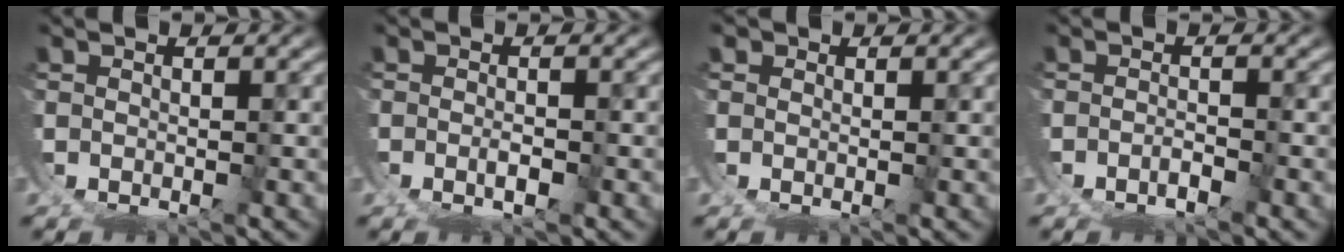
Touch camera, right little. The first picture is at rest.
{"total": 1.5, "force": [-0.7, -0.3, 1.3], "torque": [-0.020, -0.003, -0.010]}
{"total": 0.7, "force": [0.4, 0.5, 0.0], "torque": [-0.006, -0.003, 0.010]}
{"total": 1.3, "force": [-1.0, -0.5, 0.6], "torque": [-0.007, 0.000, -0.018]}